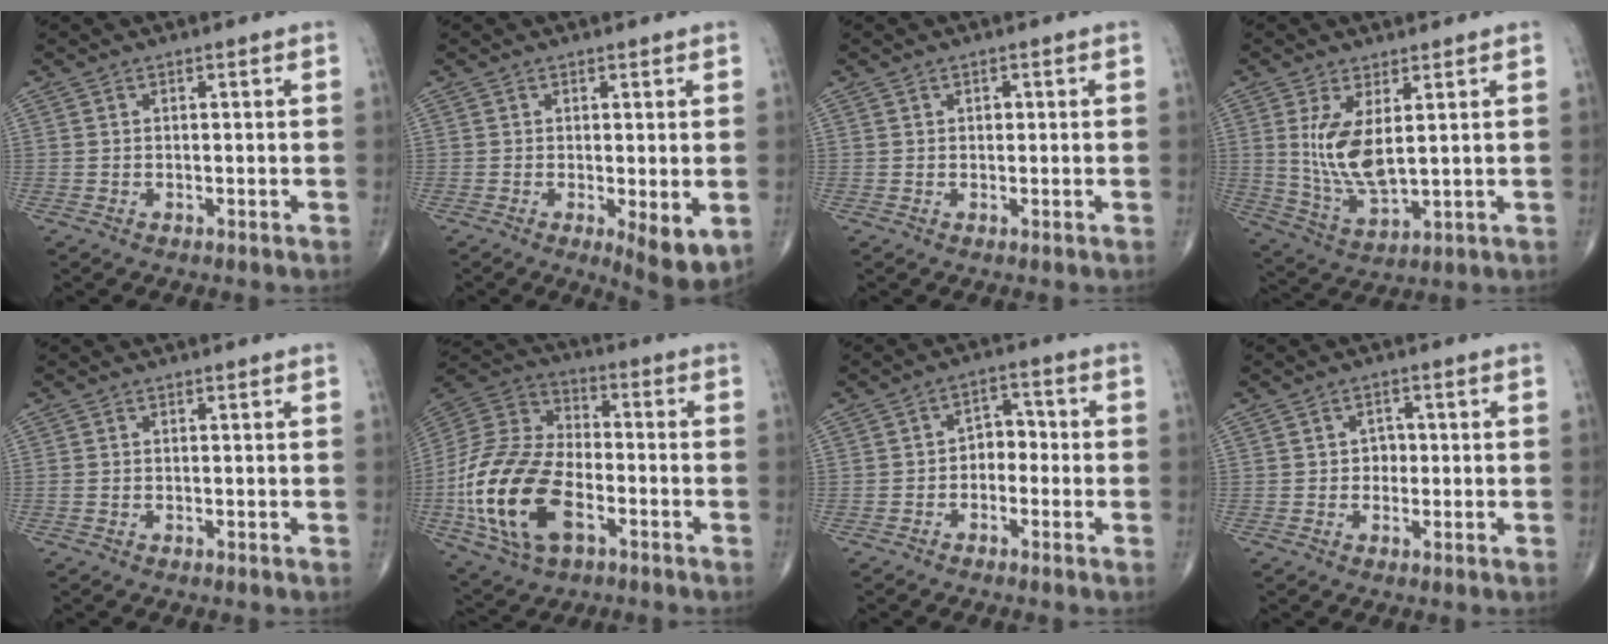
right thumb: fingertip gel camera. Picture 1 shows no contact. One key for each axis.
{"total": 6.1, "fx": -1.0, "fy": 1.9, "fz": 5.7, "tx": -0.081, "ty": -0.020, "tz": -0.013}
{"total": 0.9, "fx": 0.2, "fy": 0.7, "fz": 0.5, "tx": -0.004, "ty": 0.002, "tz": 0.003}
{"total": 9.5, "fx": 2.2, "fy": 3.8, "fz": 8.5, "tx": -0.170, "ty": -0.031, "tz": 0.055}
{"total": 0.5, "fx": -0.1, "fy": 0.3, "fz": 0.4, "tx": -0.013, "ty": 0.005, "tz": 0.002}
{"total": 22.1, "fx": -6.7, "fy": 12.6, "fz": 16.8, "tx": -0.344, "ty": 0.018, "tz": -0.121}
{"total": 4.4, "fx": -1.3, "fy": 3.2, "fz": 2.6, "tx": -0.015, "ty": 0.024, "tz": -0.035}
{"total": 2.5, "fx": -0.1, "fy": 2.1, "fz": 1.3, "tx": 0.000, "ty": 0.007, "tz": -0.007}